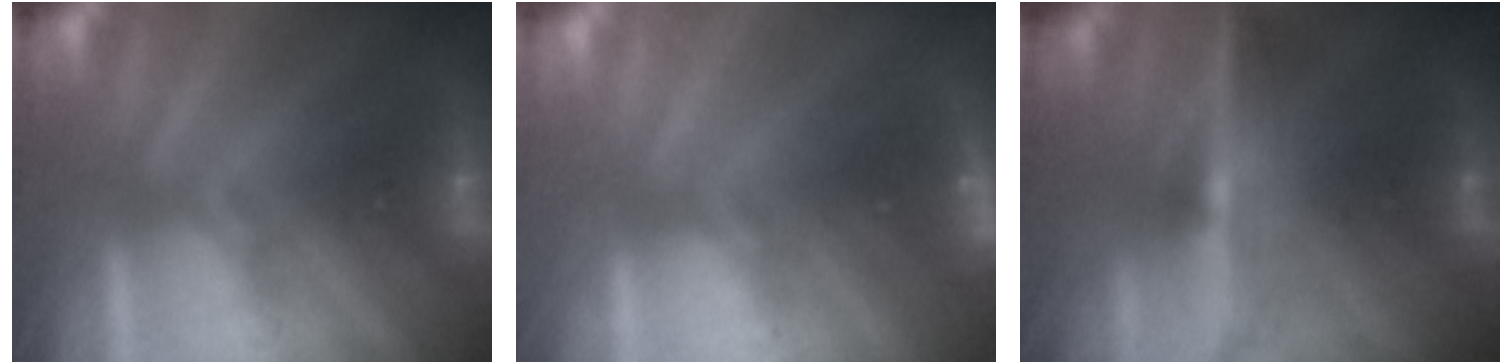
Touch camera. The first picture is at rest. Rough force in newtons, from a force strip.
{"total": 2.4}
{"total": 7.2}